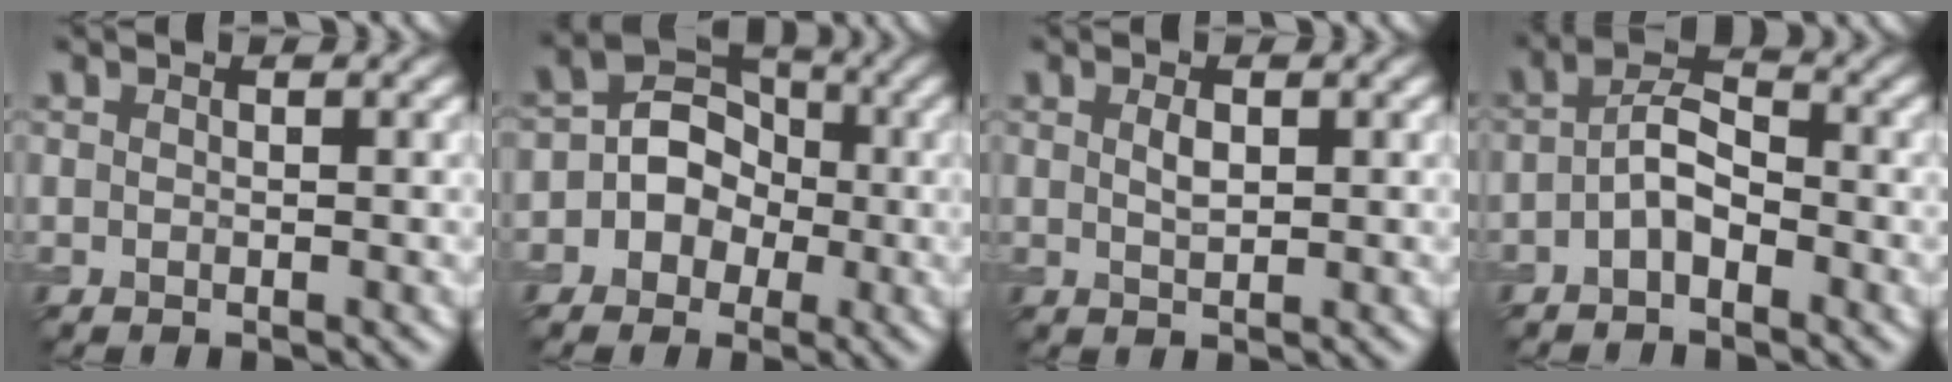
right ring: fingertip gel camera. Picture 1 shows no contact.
{"total": 5.6, "force": [-0.5, 5.1, 2.4], "torque": [-0.002, 0.023, -0.027]}
{"total": 1.2, "force": [0.5, 0.5, 1.0], "torque": [-0.021, 0.003, 0.014]}
{"total": 3.0, "force": [-1.1, 1.4, 2.4], "torque": [-0.043, 0.011, -0.027]}